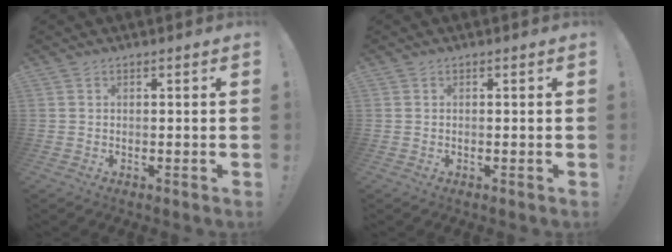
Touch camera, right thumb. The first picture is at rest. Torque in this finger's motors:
{"motor_torque": [-0.15, -0.01, 0.00, 0.03, 0.00]}